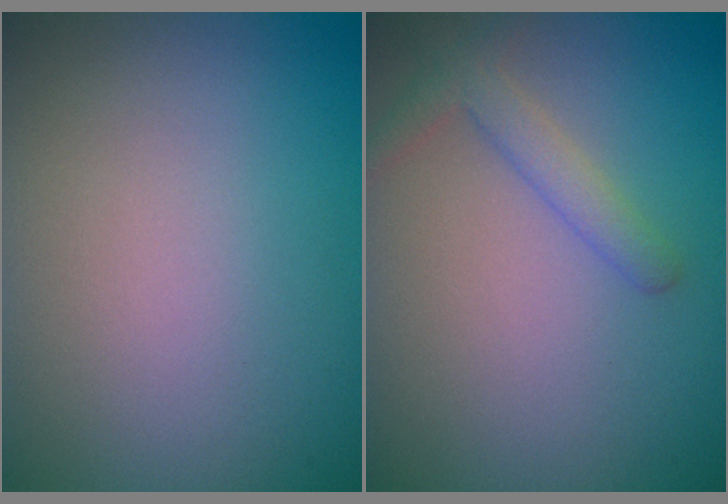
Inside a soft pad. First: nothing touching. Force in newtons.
{"total": 2.3, "press": 2.3, "slide": 0.1}